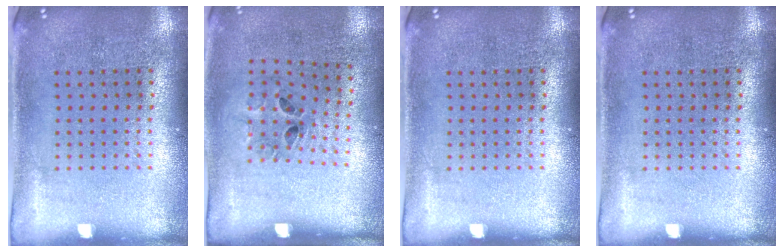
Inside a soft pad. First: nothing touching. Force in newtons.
{"total": 1.3, "press": 0.7, "slide": 1.1}
{"total": 0.0}
{"total": 0.0}